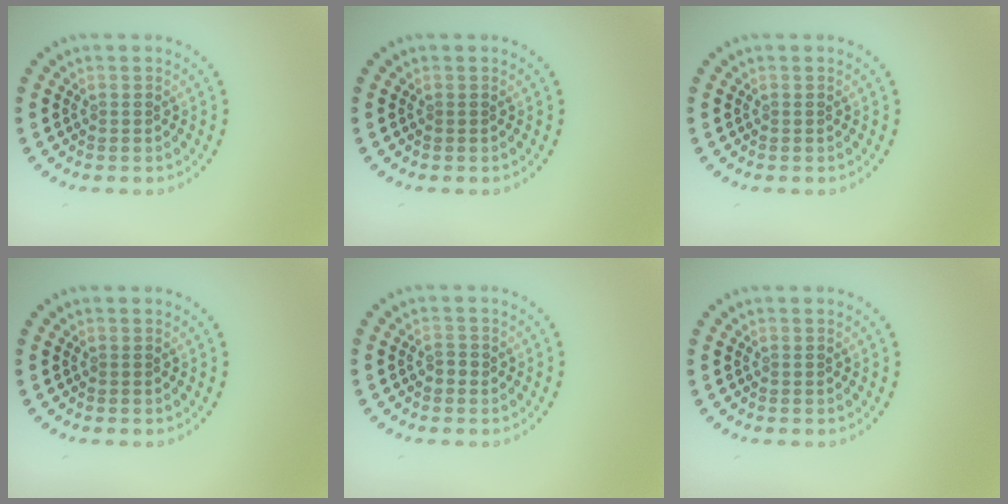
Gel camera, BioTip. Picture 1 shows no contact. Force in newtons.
{"total": 0.0}
{"total": 0.0}
{"total": 0.0}
{"total": 0.9, "press": 0.9, "slide": 0.3}
{"total": 0.0}